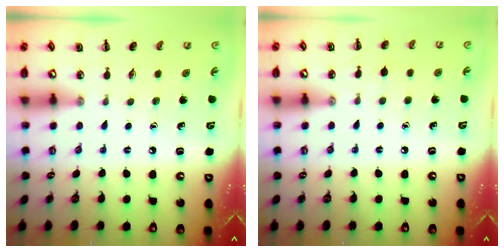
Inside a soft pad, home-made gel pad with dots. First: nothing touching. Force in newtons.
{"total": 4.1, "press": 3.8, "slide": 1.5}